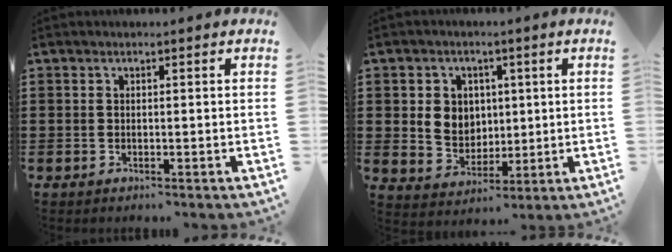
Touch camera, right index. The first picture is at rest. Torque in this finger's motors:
{"motor_torque": [0.40, 0.35, 0.44, 0.04]}